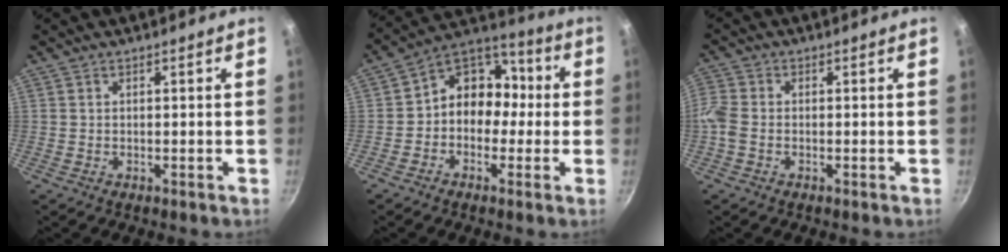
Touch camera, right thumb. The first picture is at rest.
{"total": 12.2, "force": [-0.5, 9.3, 7.8], "torque": [-0.070, 0.046, -0.027]}
{"total": 4.6, "force": [-0.9, 3.2, 3.2], "torque": [-0.091, 0.006, -0.025]}